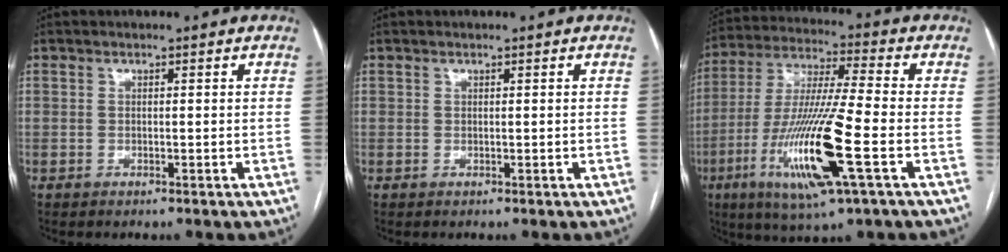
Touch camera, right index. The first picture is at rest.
{"total": 0.0}
{"total": 17.9, "force": [-5.9, 0.7, 16.9], "torque": [-0.349, -0.024, -0.109]}